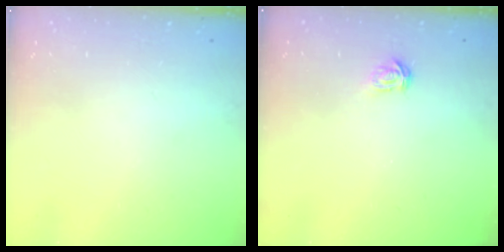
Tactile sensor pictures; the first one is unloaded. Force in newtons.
{"total": 1.6, "press": 1.6, "slide": 0.2}